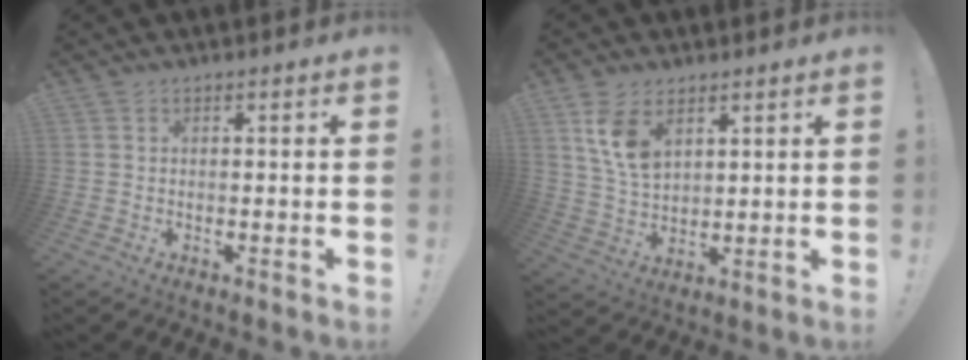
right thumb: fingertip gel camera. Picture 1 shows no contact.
{"total": 9.5, "force": [5.1, 5.4, 5.9], "torque": [-0.112, -0.017, 0.097]}